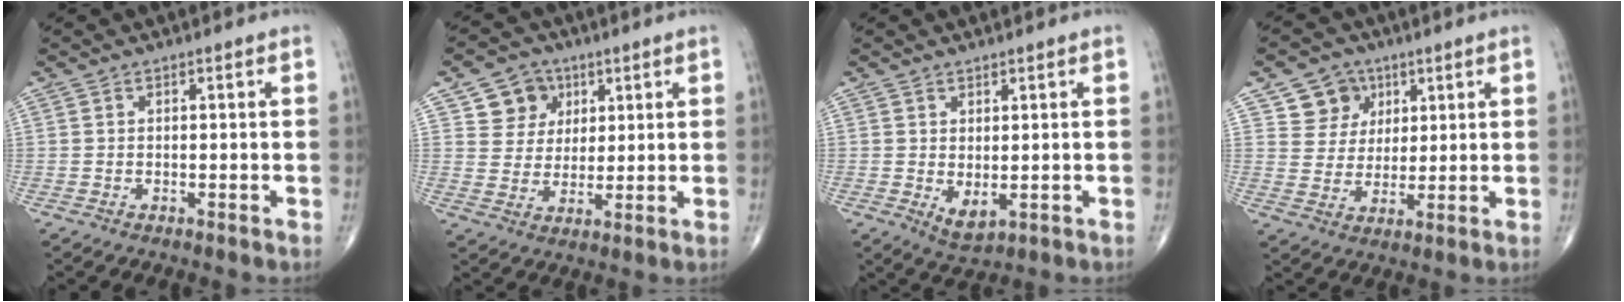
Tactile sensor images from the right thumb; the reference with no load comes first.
{"total": 7.7, "force": [3.5, 6.6, 1.9], "torque": [0.002, -0.012, 0.061]}
{"total": 3.6, "force": [-0.2, 1.8, 3.1], "torque": [-0.046, -0.007, 0.010]}
{"total": 7.8, "force": [3.9, 6.6, 1.7], "torque": [0.004, -0.018, 0.069]}